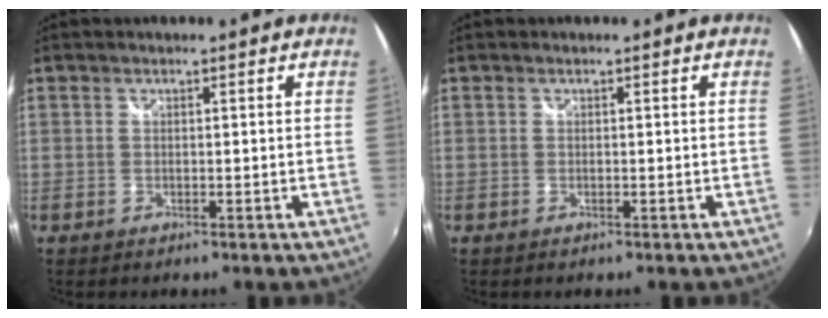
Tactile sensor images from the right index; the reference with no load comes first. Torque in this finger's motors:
{"motor_torque": [0.00, 0.00, 0.00, 0.00]}